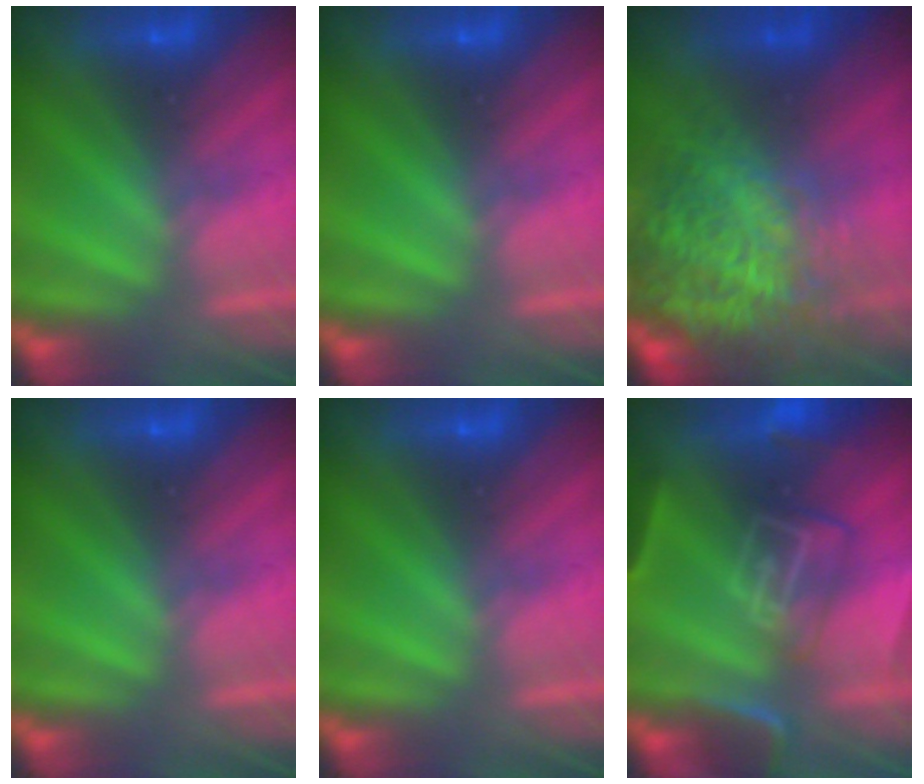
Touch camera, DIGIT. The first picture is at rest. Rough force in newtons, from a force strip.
{"total": 0.0}
{"total": 7.4}
{"total": 0.0}
{"total": 0.0}
{"total": 7.8}